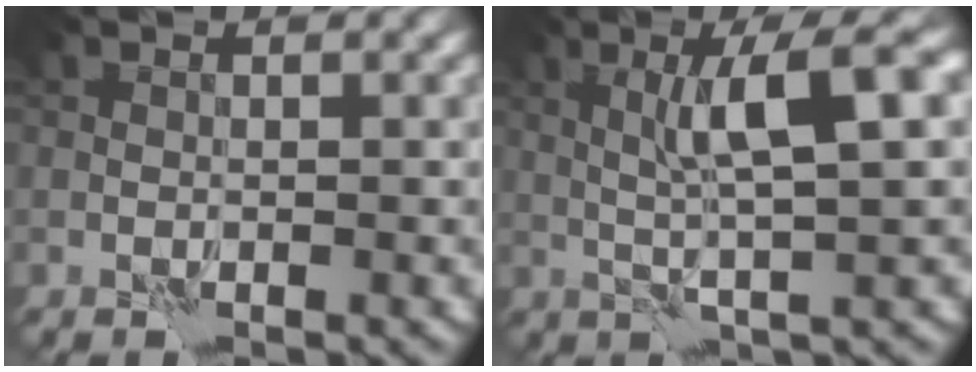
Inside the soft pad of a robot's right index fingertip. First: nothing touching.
{"total": 6.2, "force": [1.6, 0.4, 6.0], "torque": [-0.106, 0.015, 0.031]}